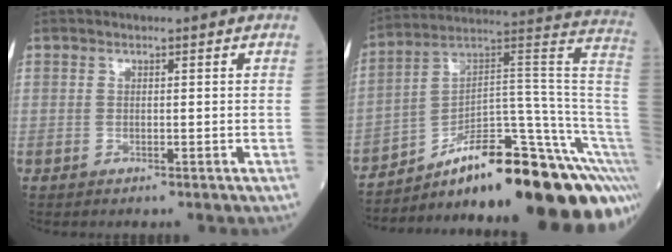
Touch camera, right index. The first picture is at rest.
{"total": 24.6, "force": [-14.5, 2.7, 19.8], "torque": [-0.166, 0.061, -0.212]}